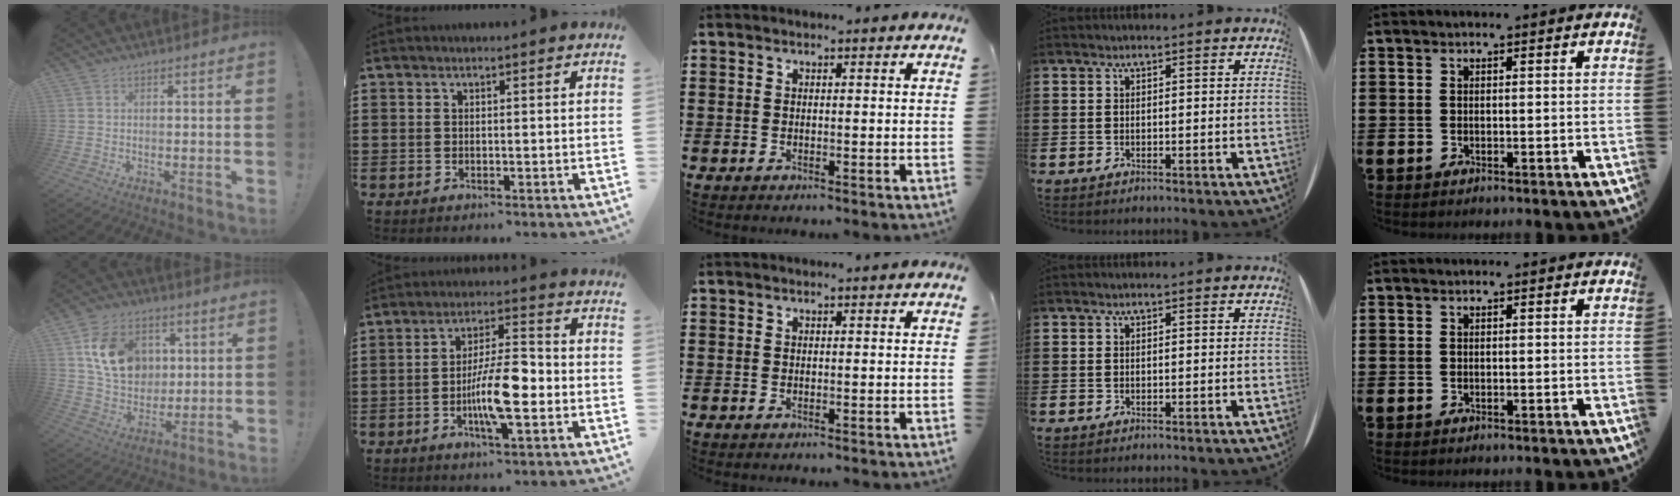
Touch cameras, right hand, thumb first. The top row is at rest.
{"thumb": {"total": 15.9, "force": [5.1, 12.4, 8.5], "torque": [-0.137, -0.011, 0.106]}, "index": {"total": 9.9, "force": [-2.5, 2.8, 9.2], "torque": [-0.164, -0.003, -0.047]}}